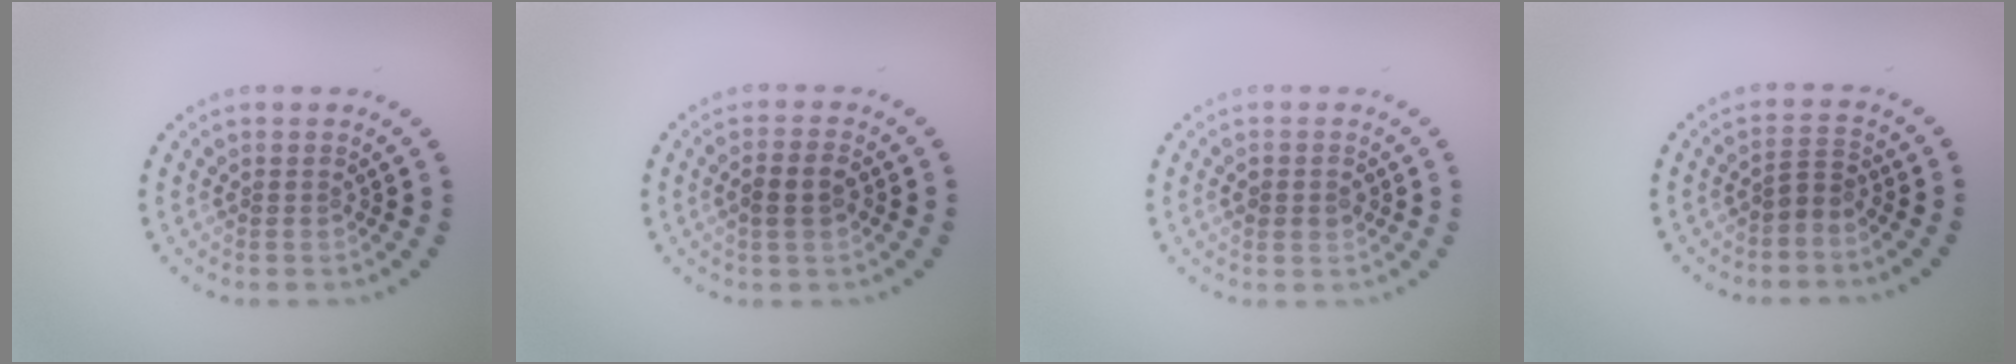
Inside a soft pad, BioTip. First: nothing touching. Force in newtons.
{"total": 2.4, "press": 2.3, "slide": 0.6}
{"total": 2.0, "press": 2.0, "slide": 0.0}
{"total": 1.8, "press": 1.3, "slide": 1.3}